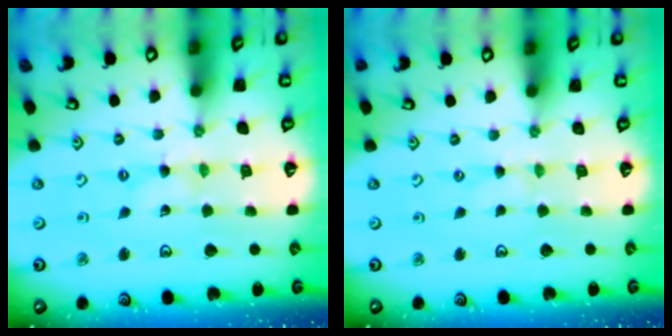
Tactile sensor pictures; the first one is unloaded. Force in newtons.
{"total": 0.0}